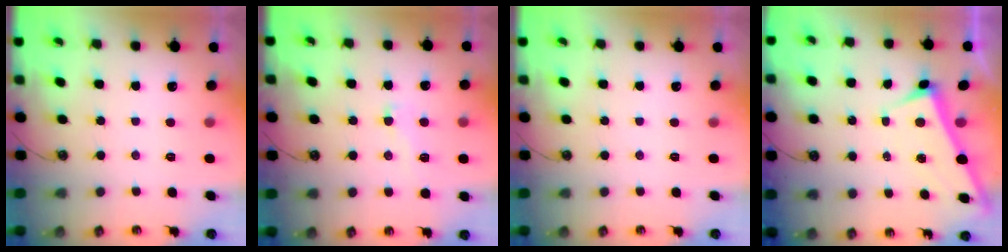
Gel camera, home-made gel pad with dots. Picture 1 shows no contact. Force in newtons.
{"total": 1.3, "press": 0.3, "slide": 1.3}
{"total": 0.0}
{"total": 2.9, "press": 2.9, "slide": 0.2}